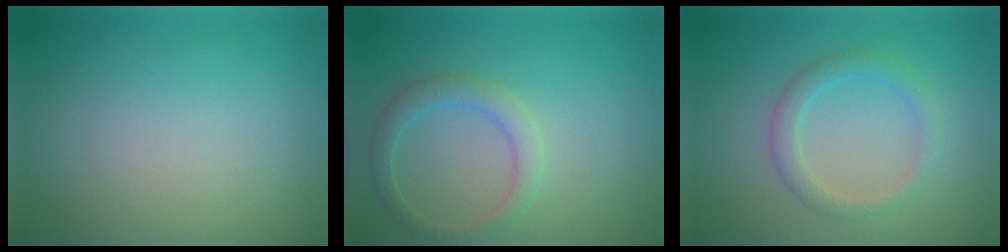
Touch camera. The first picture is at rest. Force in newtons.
{"total": 2.5, "press": 2.5, "slide": 0.0}
{"total": 2.3, "press": 2.3, "slide": 0.1}